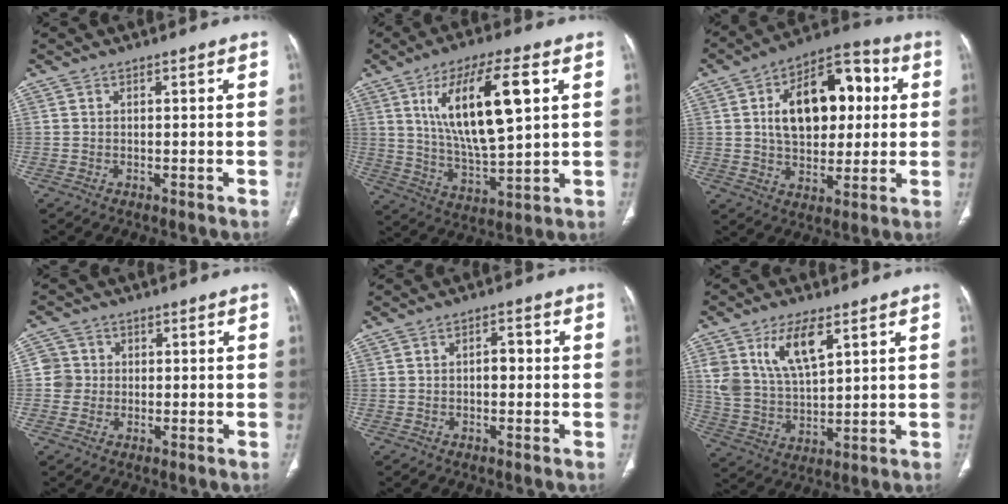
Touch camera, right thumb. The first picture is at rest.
{"total": 17.8, "force": [5.5, 5.6, 16.0], "torque": [-0.277, -0.015, 0.104]}
{"total": 19.0, "force": [3.5, 11.4, 14.7], "torque": [-0.189, 0.020, 0.054]}
{"total": 4.0, "force": [0.0, 4.0, 0.3], "torque": [0.023, 0.009, -0.005]}
{"total": 2.6, "force": [-0.1, 1.4, 2.1], "torque": [-0.023, 0.010, -0.006]}
{"total": 11.6, "force": [5.7, 5.4, 8.6], "torque": [-0.155, -0.022, 0.120]}